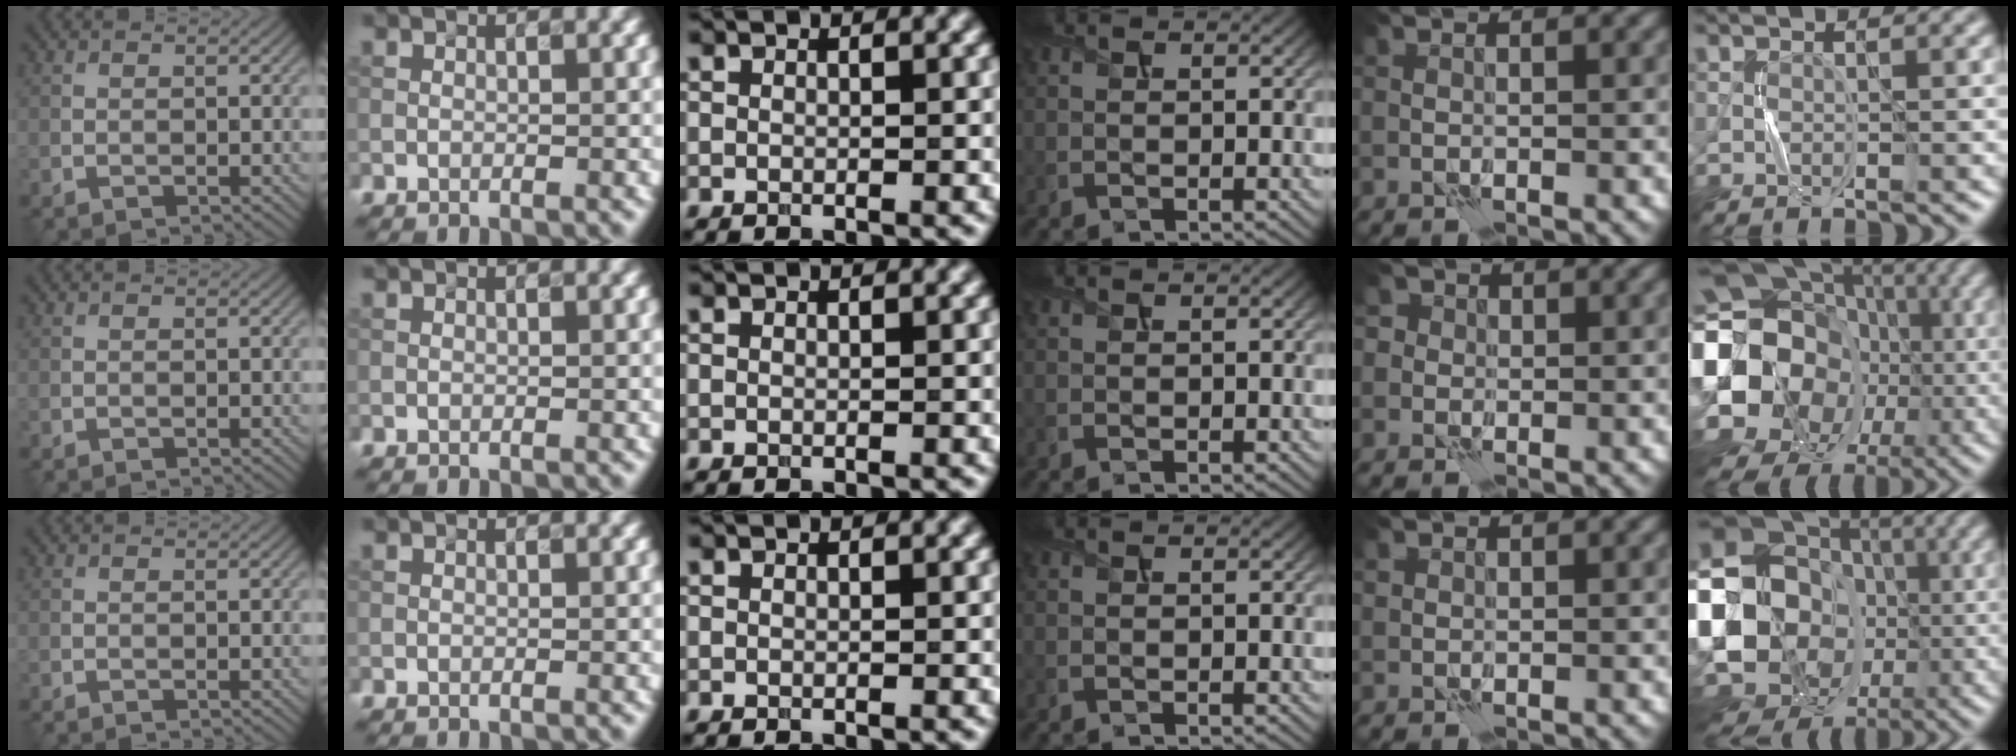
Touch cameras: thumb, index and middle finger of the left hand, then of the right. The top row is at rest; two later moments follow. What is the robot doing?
{"motion": "press", "object": "button"}